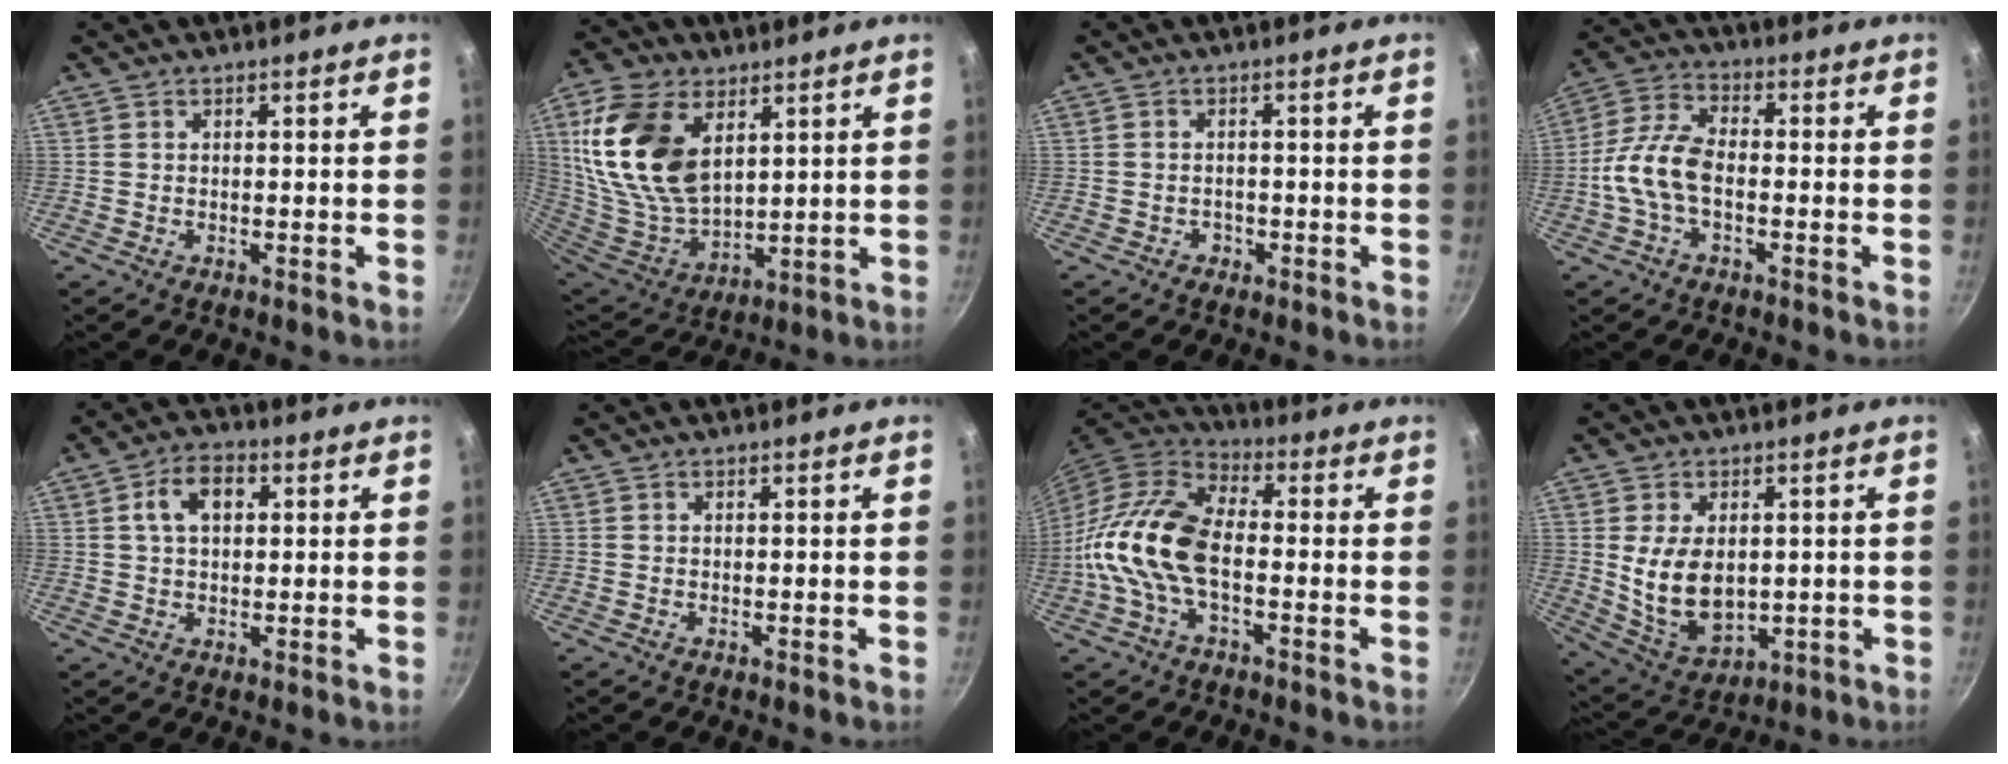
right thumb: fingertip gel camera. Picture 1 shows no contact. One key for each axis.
{"total": 21.0, "fx": 7.1, "fy": 12.7, "fz": 15.1, "tx": -0.286, "ty": -0.031, "tz": 0.148}
{"total": 1.6, "fx": -0.8, "fy": 1.4, "fz": 0.4, "tx": 0.002, "ty": 0.011, "tz": -0.007}
{"total": 9.6, "fx": -2.0, "fy": 5.1, "fz": 7.8, "tx": -0.157, "ty": 0.033, "tz": -0.052}
{"total": 7.3, "fx": 1.8, "fy": 4.8, "fz": 5.2, "tx": -0.068, "ty": 0.013, "tz": 0.025}
{"total": 0.0}
{"total": 15.7, "fx": -2.4, "fy": 8.6, "fz": 12.9, "tx": -0.241, "ty": 0.035, "tz": -0.062}
{"total": 11.9, "fx": 0.7, "fy": 7.8, "fz": 9.0, "tx": -0.147, "ty": -0.018, "tz": 0.035}